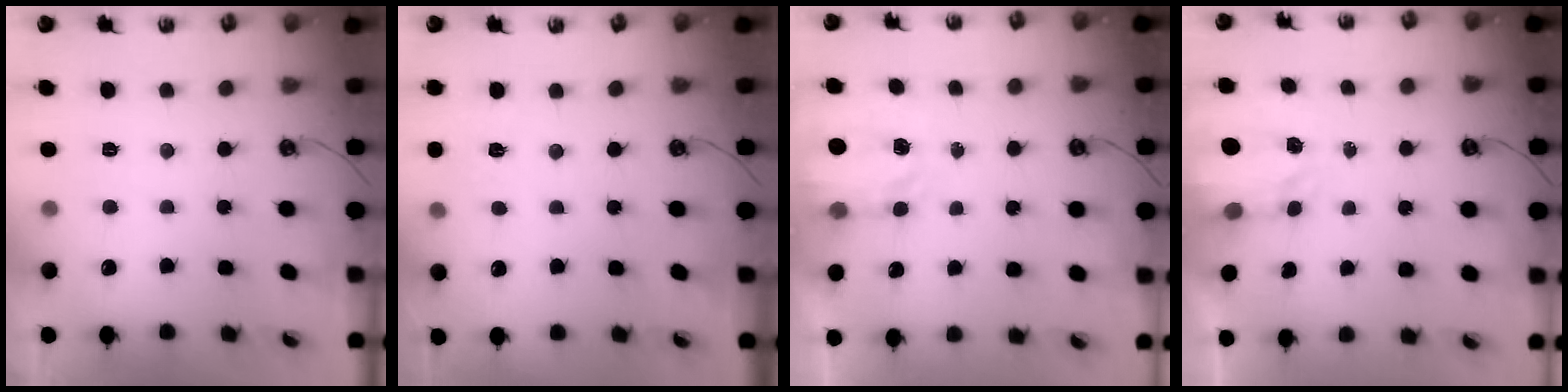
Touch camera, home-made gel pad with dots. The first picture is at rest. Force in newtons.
{"total": 6.1, "press": 6.1, "slide": 0.6}
{"total": 4.0, "press": 4.0, "slide": 0.3}
{"total": 3.6, "press": 3.5, "slide": 0.4}